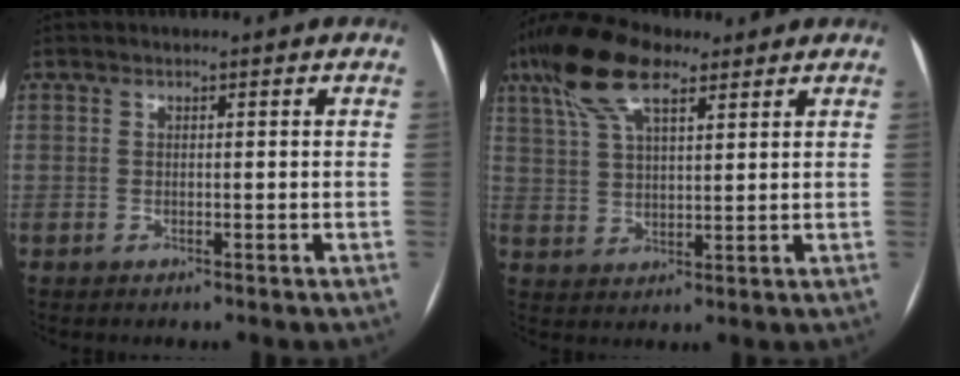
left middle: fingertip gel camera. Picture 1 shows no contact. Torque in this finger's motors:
{"motor_torque": [1.37, -0.76, 0.82, 0.21]}